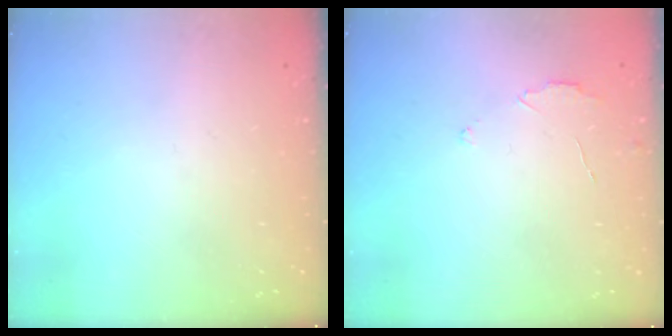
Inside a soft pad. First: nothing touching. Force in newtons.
{"total": 2.6, "press": 2.6, "slide": 0.2}